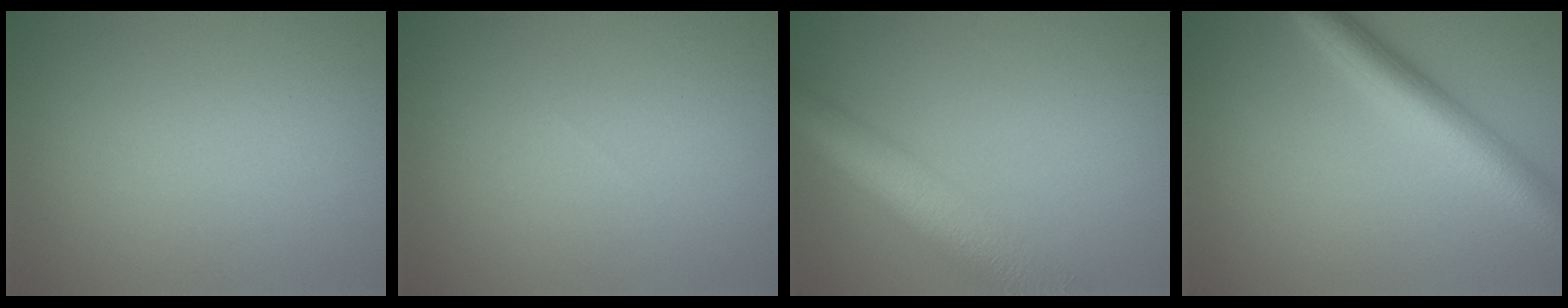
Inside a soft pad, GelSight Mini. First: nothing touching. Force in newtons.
{"total": 0.0}
{"total": 8.9, "press": 8.9, "slide": 0.4}
{"total": 5.5, "press": 5.5, "slide": 0.1}